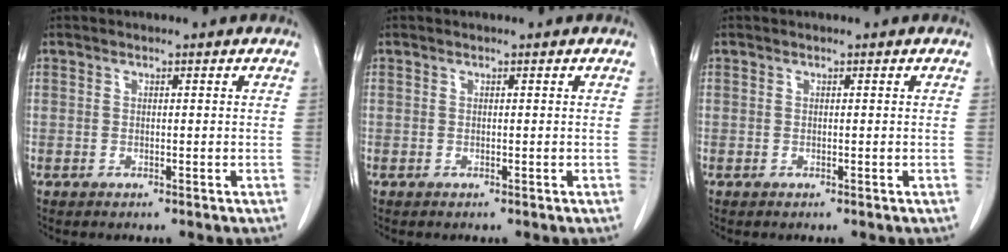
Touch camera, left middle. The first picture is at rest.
{"total": 0.0}
{"total": 0.0}